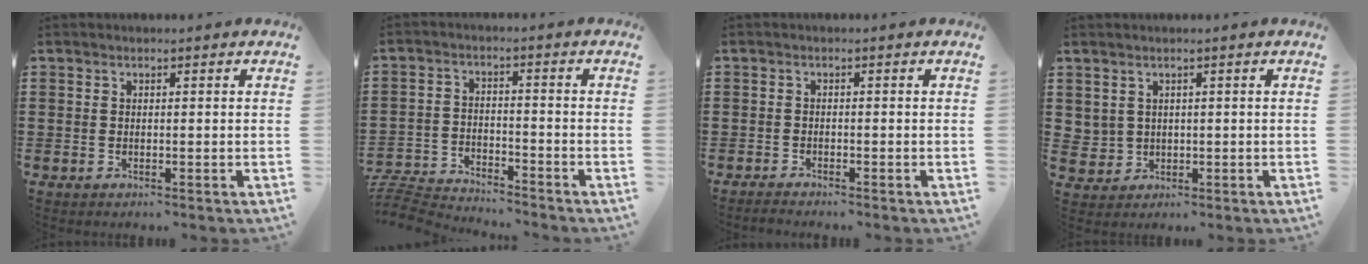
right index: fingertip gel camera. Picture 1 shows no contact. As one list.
[{"total": 5.1, "force": [-5.1, 0.7, 0.5], "torque": [-0.029, 0.001, -0.109]}, {"total": 1.0, "force": [-1.0, 0.1, -0.1], "torque": [-0.002, 0.003, -0.022]}, {"total": 2.0, "force": [1.0, 1.8, 0.3], "torque": [-0.017, 0.007, 0.018]}]